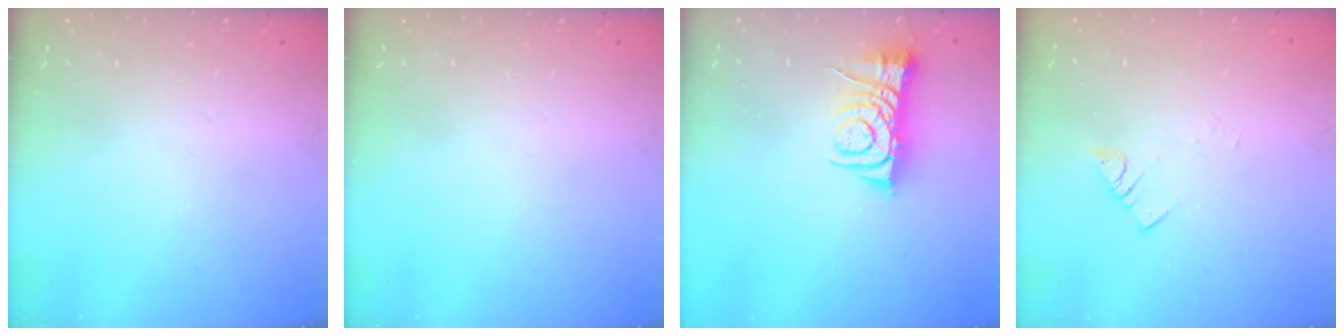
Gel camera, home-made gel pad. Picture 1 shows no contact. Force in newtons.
{"total": 0.0}
{"total": 7.0, "press": 7.0, "slide": 0.9}
{"total": 2.8, "press": 2.8, "slide": 0.3}